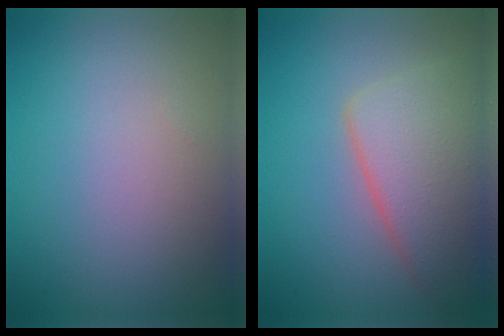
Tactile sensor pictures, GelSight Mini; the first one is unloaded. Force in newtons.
{"total": 6.5, "press": 6.5, "slide": 0.2}